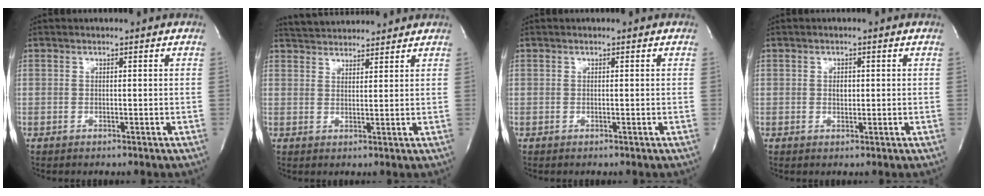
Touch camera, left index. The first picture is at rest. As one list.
[{"total": 8.2, "force": [7.9, 1.4, 1.8], "torque": [-0.035, 0.025, 0.121]}, {"total": 0.0}, {"total": 1.4, "force": [0.1, 0.9, 1.1], "torque": [-0.019, 0.000, 0.003]}]